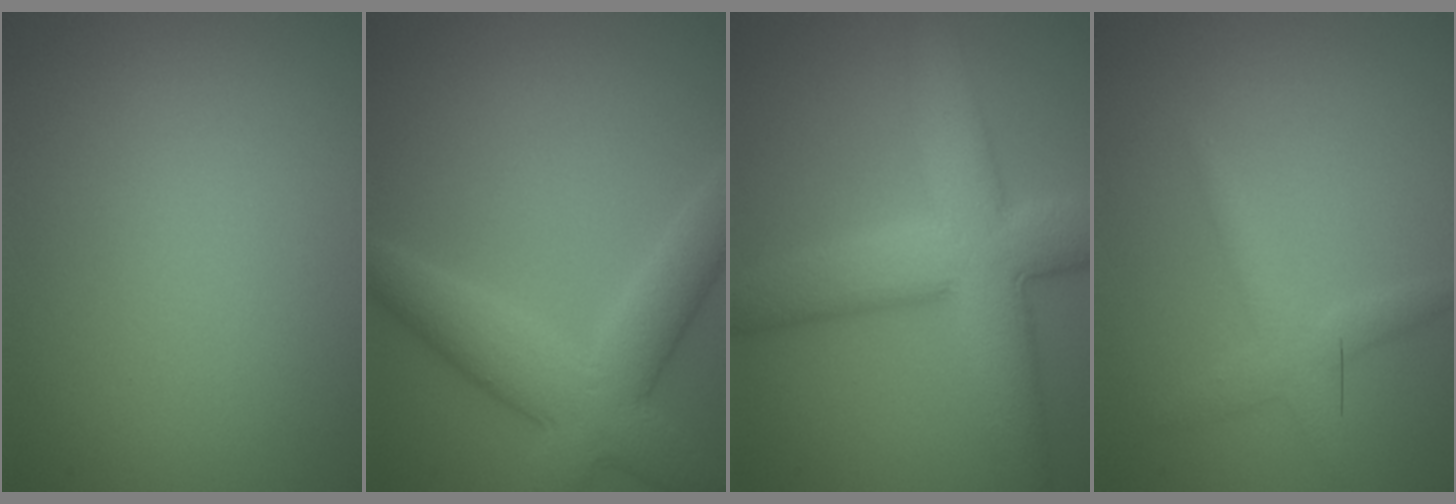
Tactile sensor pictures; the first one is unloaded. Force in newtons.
{"total": 6.6, "press": 6.6, "slide": 0.6}
{"total": 9.4, "press": 9.4, "slide": 0.6}
{"total": 2.1, "press": 2.1, "slide": 0.1}